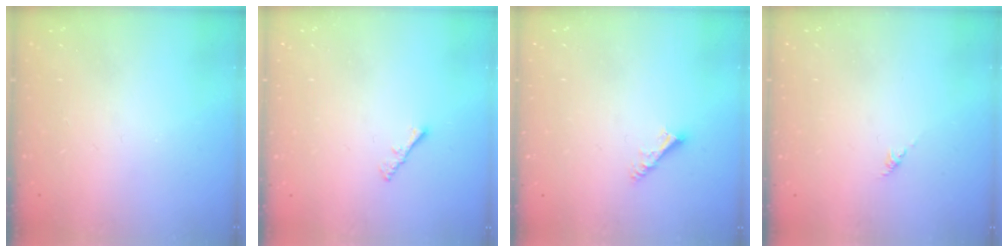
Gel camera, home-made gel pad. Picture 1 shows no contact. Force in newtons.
{"total": 1.3, "press": 1.3, "slide": 0.4}
{"total": 4.4, "press": 4.4, "slide": 0.1}
{"total": 0.6, "press": 0.4, "slide": 0.4}